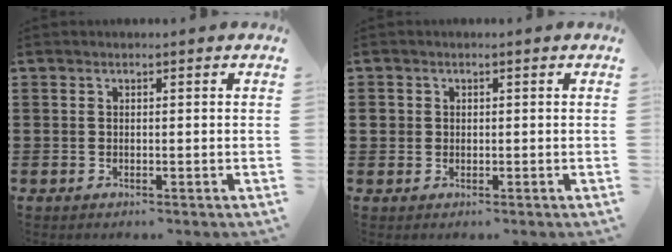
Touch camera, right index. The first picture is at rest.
{"total": 1.3, "force": [0.3, 1.2, 0.4], "torque": [-0.012, 0.004, 0.006]}